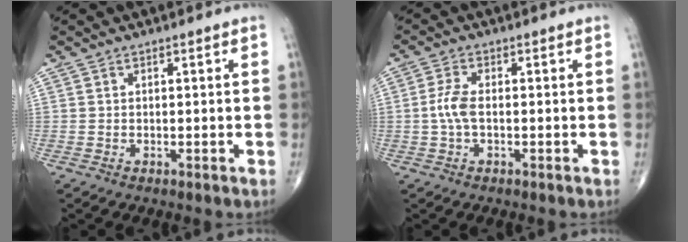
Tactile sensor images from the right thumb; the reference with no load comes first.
{"total": 3.9, "force": [-0.4, 1.6, 3.5], "torque": [-0.087, 0.005, -0.013]}